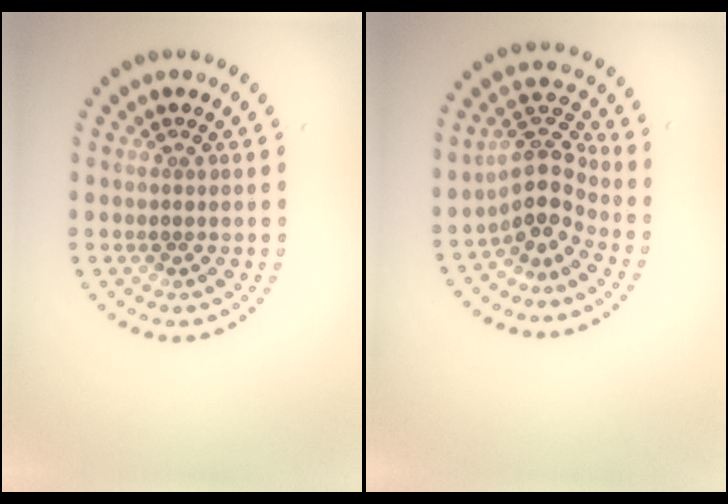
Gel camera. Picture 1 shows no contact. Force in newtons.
{"total": 3.9, "press": 3.2, "slide": 2.3}